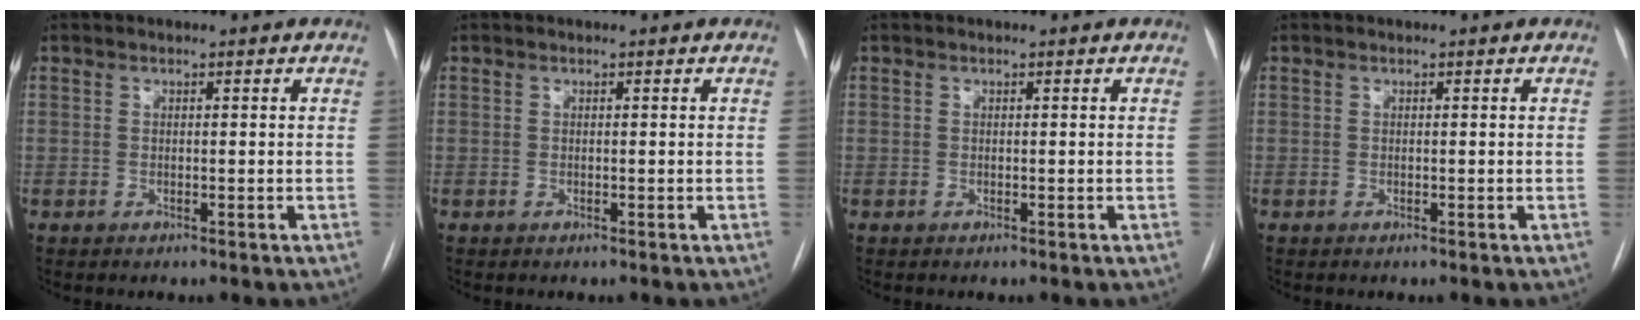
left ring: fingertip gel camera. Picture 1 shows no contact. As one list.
[{"total": 0.0}, {"total": 0.0}, {"total": 0.0}]